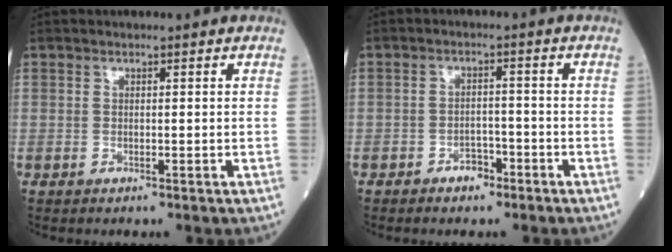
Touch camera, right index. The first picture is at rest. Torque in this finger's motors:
{"motor_torque": [0.45, -0.56, -0.05, -0.05]}